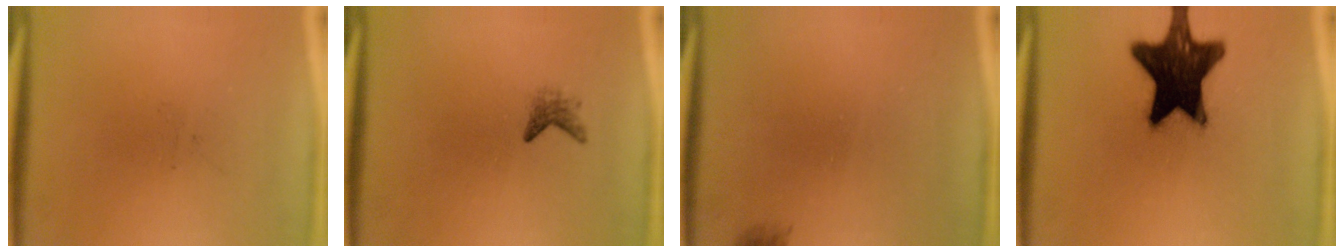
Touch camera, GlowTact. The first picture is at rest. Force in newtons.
{"total": 1.5}
{"total": 1.1}
{"total": 18.9}